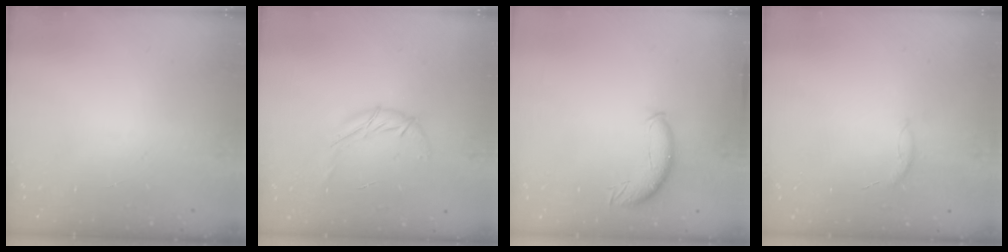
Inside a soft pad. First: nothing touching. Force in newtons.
{"total": 6.8, "press": 6.8, "slide": 0.5}
{"total": 8.4, "press": 8.3, "slide": 1.2}
{"total": 4.8, "press": 4.7, "slide": 0.7}